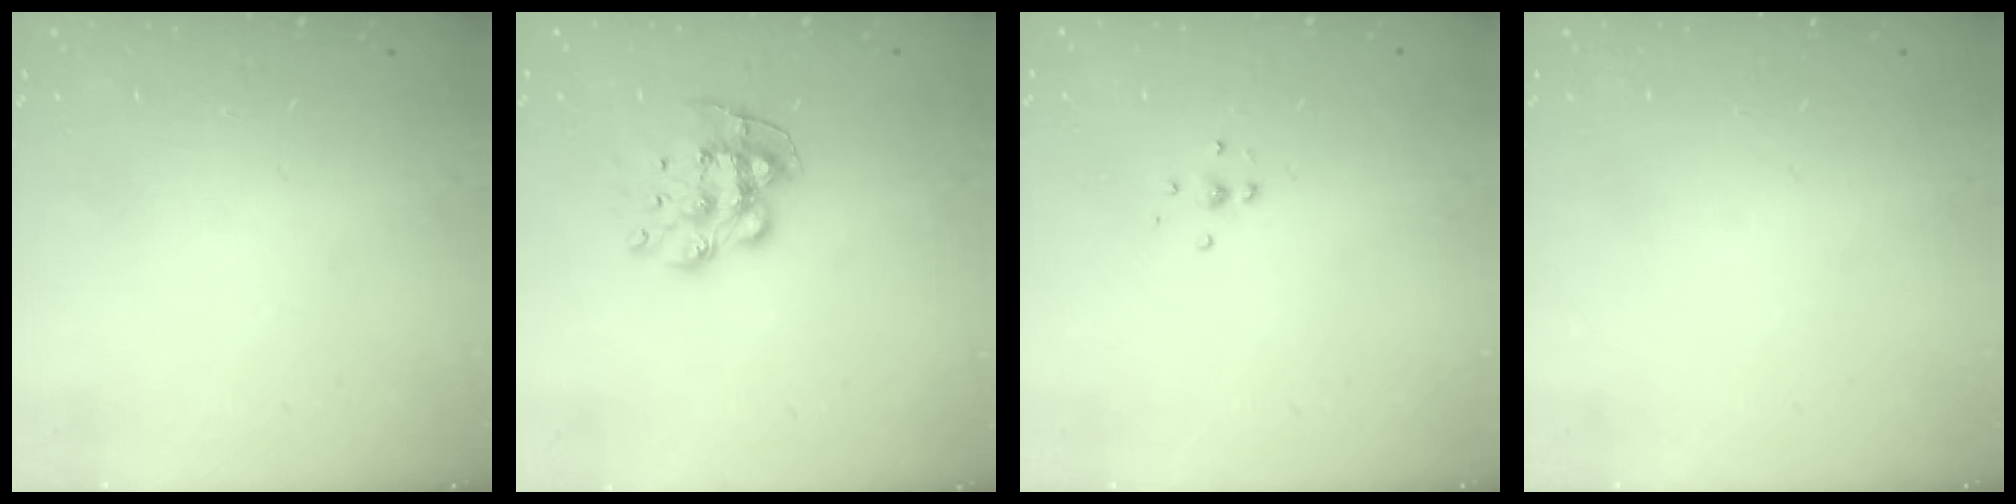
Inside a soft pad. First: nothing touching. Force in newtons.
{"total": 9.5, "press": 9.4, "slide": 0.8}
{"total": 4.7, "press": 4.6, "slide": 0.5}
{"total": 0.0}